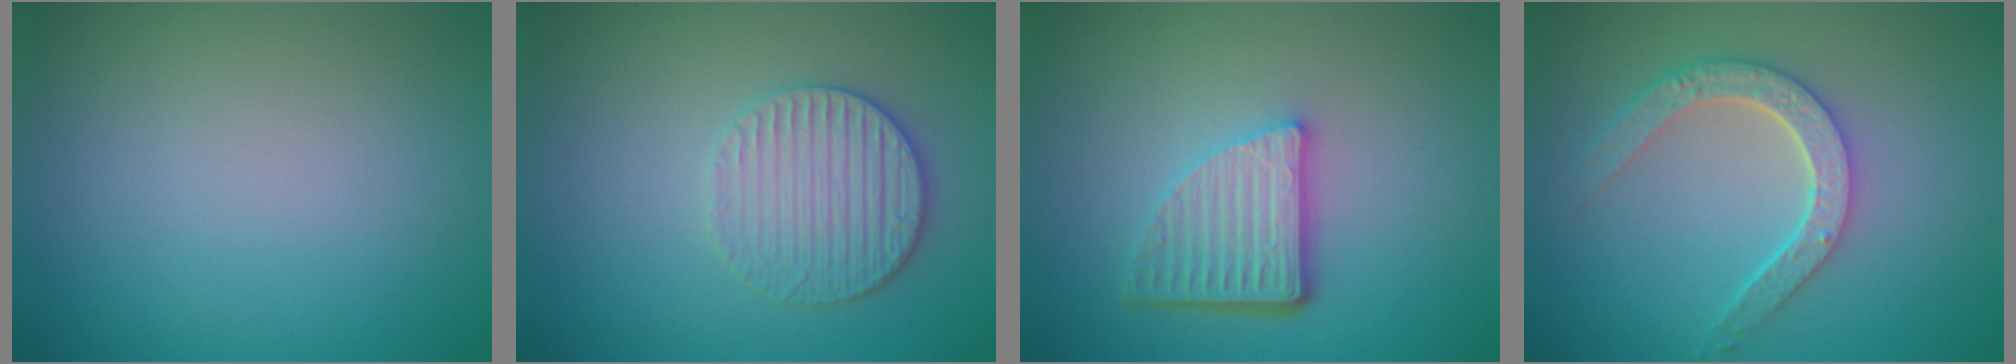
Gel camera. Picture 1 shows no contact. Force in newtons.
{"total": 3.4, "press": 3.2, "slide": 1.1}
{"total": 5.0, "press": 3.5, "slide": 3.6}
{"total": 4.5, "press": 3.5, "slide": 2.9}